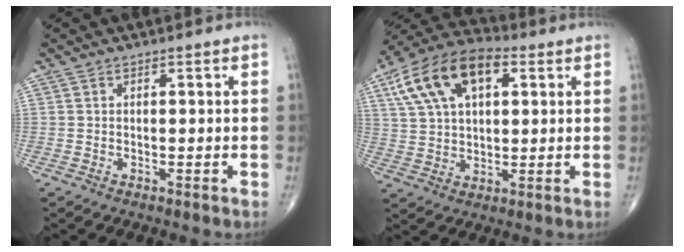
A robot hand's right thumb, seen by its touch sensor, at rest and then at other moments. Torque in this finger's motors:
{"motor_torque": [-0.39, 1.85, 0.21, 0.22, 0.16]}